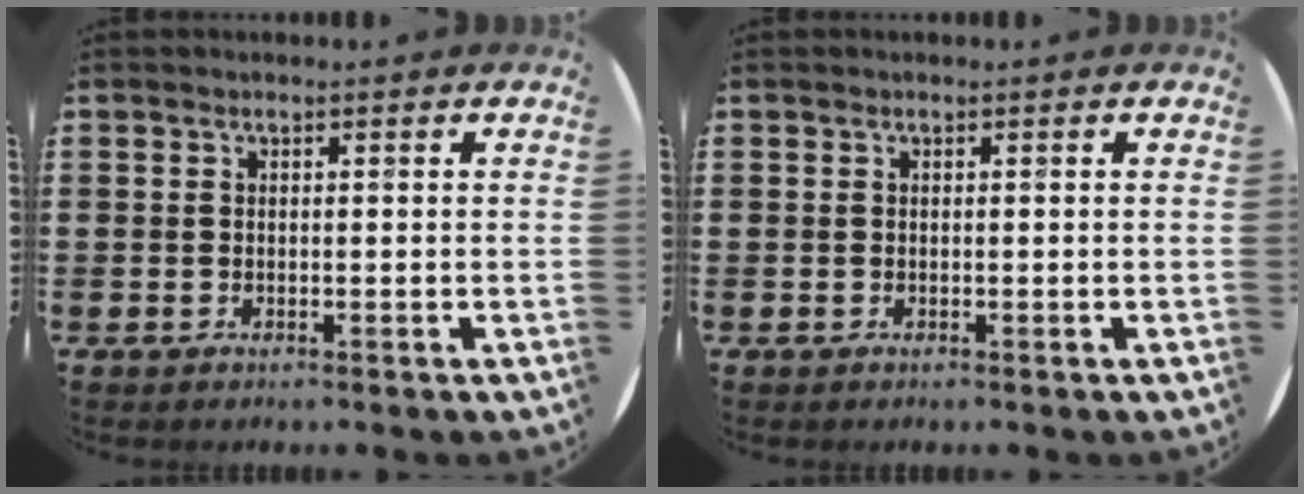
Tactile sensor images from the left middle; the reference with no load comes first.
{"total": 0.0}